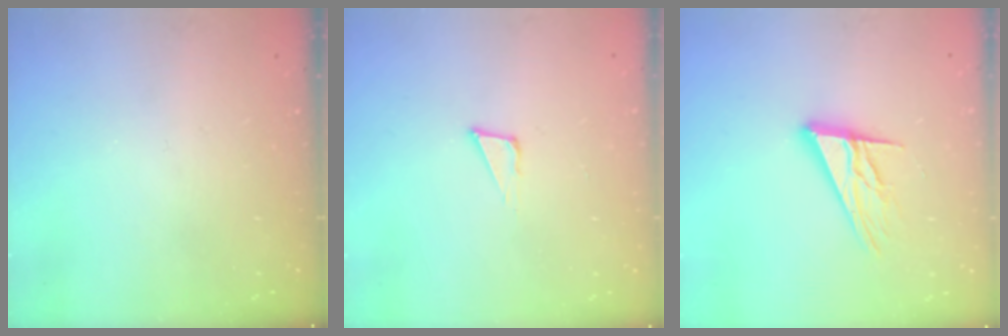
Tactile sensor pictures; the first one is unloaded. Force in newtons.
{"total": 3.6, "press": 3.5, "slide": 0.9}
{"total": 13.3, "press": 13.1, "slide": 2.5}